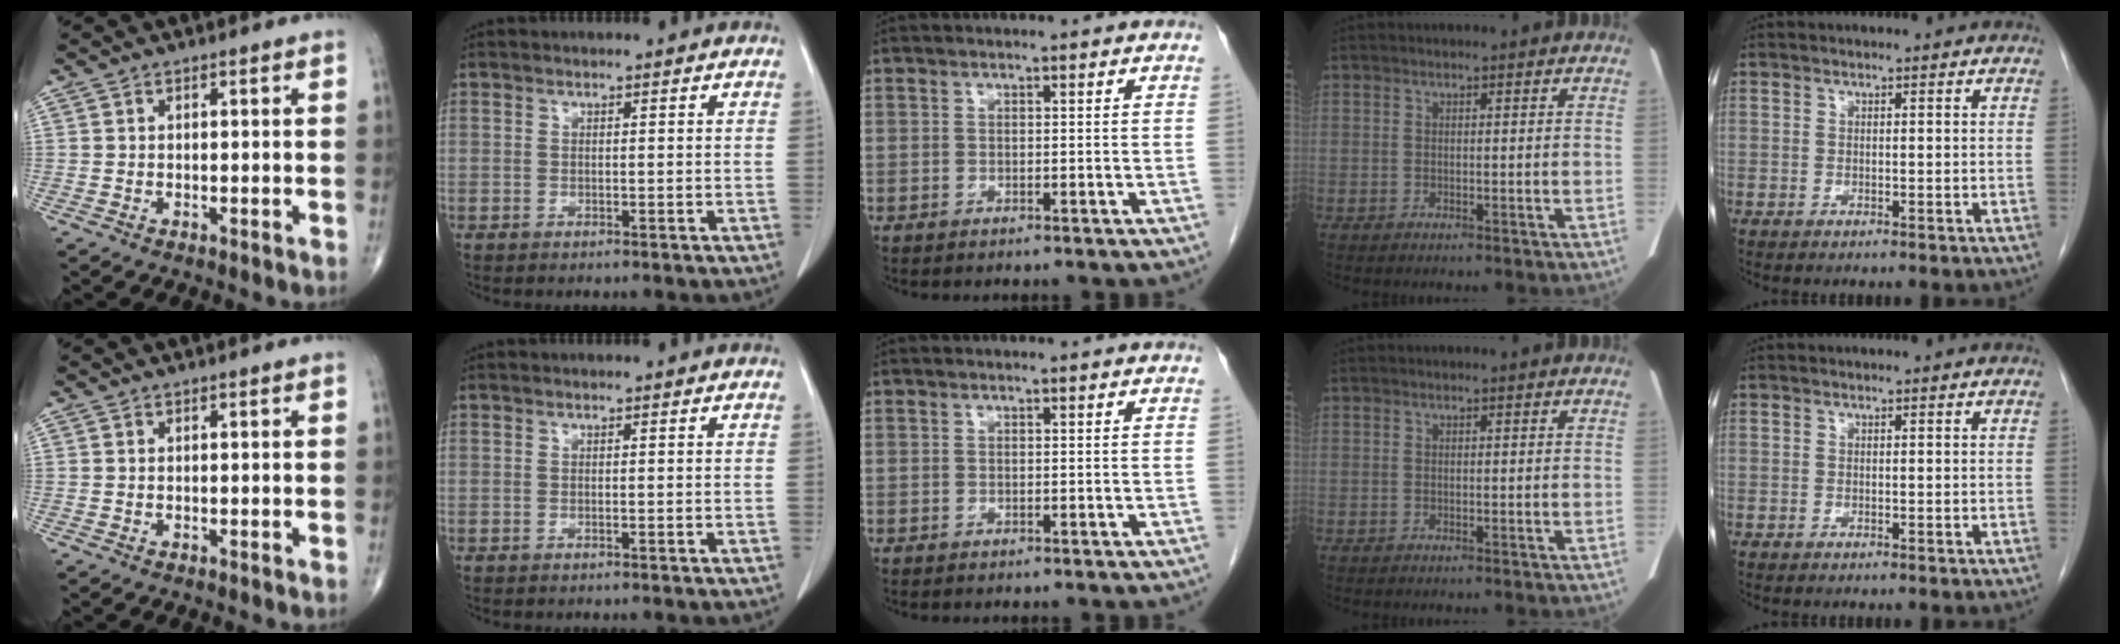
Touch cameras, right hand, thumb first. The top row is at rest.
{}